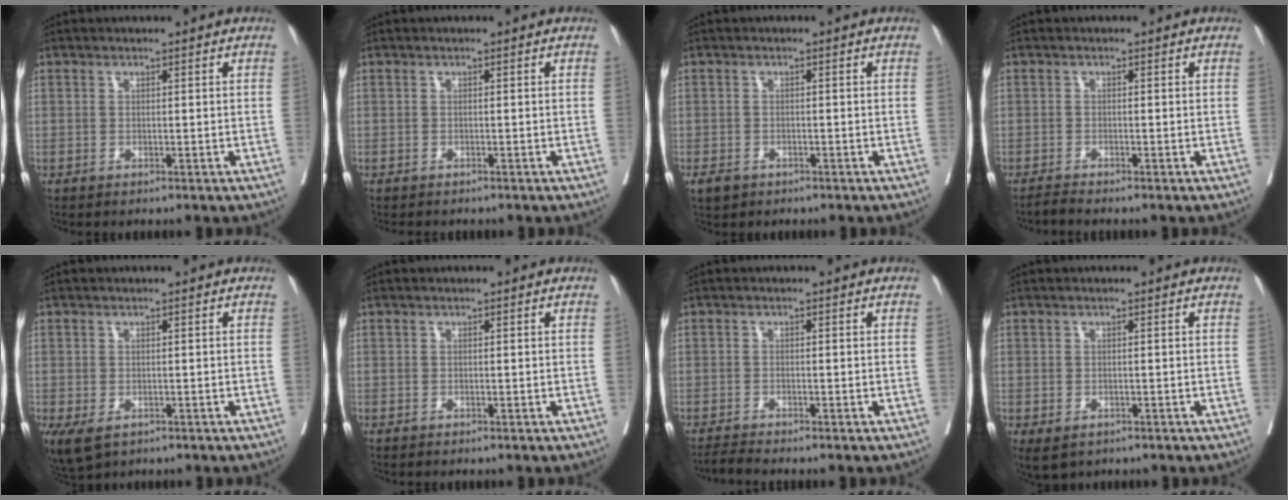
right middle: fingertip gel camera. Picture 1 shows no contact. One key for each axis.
{"total": 1.6, "fx": -1.4, "fy": 0.5, "fz": 0.5, "tx": -0.015, "ty": -0.004, "tz": -0.017}
{"total": 2.3, "fx": -1.5, "fy": 1.5, "fz": 0.8, "tx": -0.020, "ty": 0.000, "tz": -0.020}
{"total": 1.1, "fx": -1.1, "fy": -0.4, "fz": 0.1, "tx": -0.009, "ty": -0.005, "tz": -0.022}
{"total": 4.9, "fx": -2.4, "fy": 3.0, "fz": 3.0, "tx": -0.063, "ty": -0.013, "tz": -0.035}
{"total": 0.0}
{"total": 1.8, "fx": -1.6, "fy": -0.7, "fz": 0.2, "tx": -0.011, "ty": -0.010, "tz": -0.033}
{"total": 3.4, "fx": -1.9, "fy": 2.2, "fz": 1.7, "tx": -0.029, "ty": -0.007, "tz": -0.023}